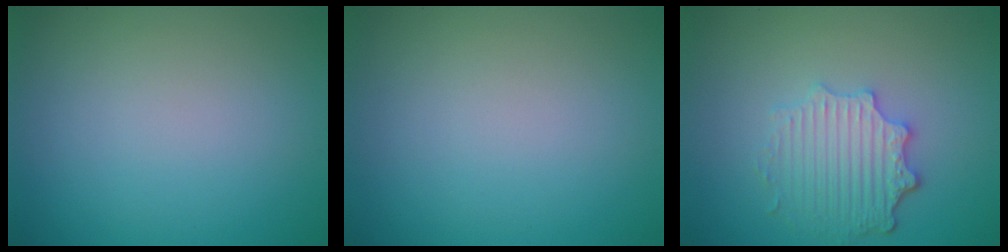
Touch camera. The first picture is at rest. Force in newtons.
{"total": 0.0}
{"total": 4.1, "press": 3.3, "slide": 2.4}